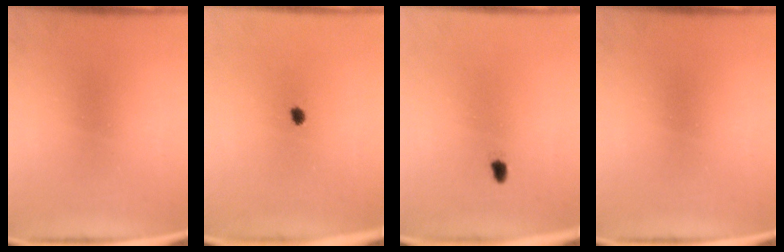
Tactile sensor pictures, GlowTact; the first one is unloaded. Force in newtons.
{"total": 1.5}
{"total": 1.3}
{"total": 0.0}